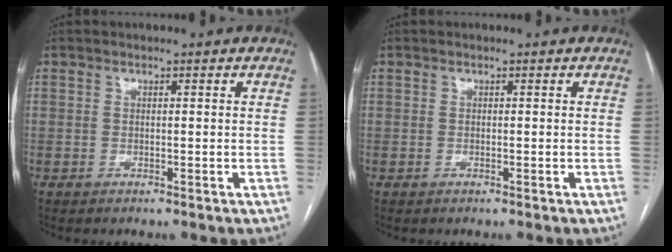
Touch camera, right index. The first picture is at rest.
{"total": 0.0}